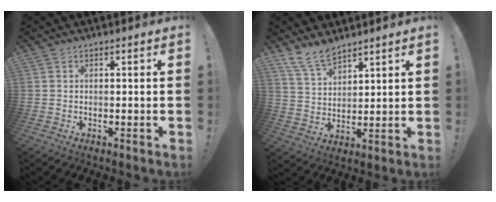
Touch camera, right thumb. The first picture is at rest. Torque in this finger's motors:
{"motor_torque": [-0.08, 0.26, 0.15, 0.07, 0.00]}